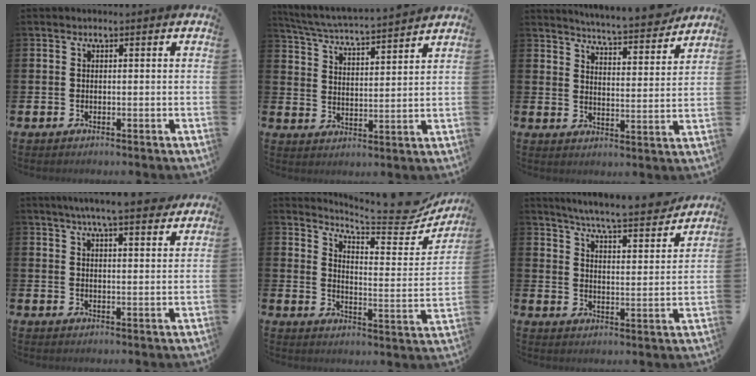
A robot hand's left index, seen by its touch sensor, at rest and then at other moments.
{"total": 4.7, "force": [4.6, -0.1, 1.1], "torque": [-0.045, -0.039, 0.075]}
{"total": 5.9, "force": [5.8, -0.1, 0.8], "torque": [-0.027, -0.050, 0.098]}
{"total": 6.4, "force": [5.9, 0.1, 2.4], "torque": [-0.051, -0.026, 0.103]}
{"total": 7.3, "force": [6.5, 0.8, 3.1], "torque": [-0.056, -0.057, 0.104]}
{"total": 6.6, "force": [6.3, -0.2, 1.9], "torque": [-0.056, -0.052, 0.104]}